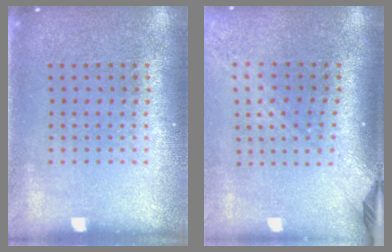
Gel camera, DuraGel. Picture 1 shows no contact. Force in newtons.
{"total": 2.2, "press": 1.6, "slide": 1.5}